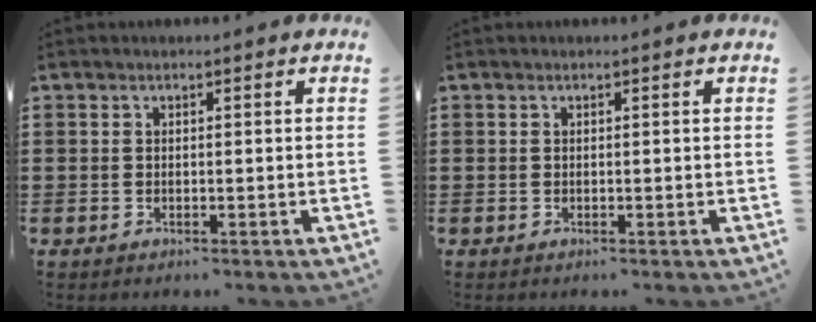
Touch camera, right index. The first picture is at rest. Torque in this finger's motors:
{"motor_torque": [0.00, 0.00, 0.00, -0.01]}